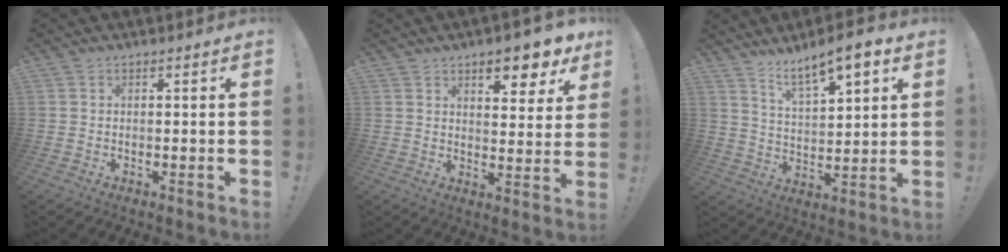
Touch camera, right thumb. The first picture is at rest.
{"total": 9.2, "force": [6.2, 3.3, 6.0], "torque": [-0.060, -0.046, 0.102]}
{"total": 9.9, "force": [7.4, 2.6, 6.1], "torque": [-0.100, -0.045, 0.126]}